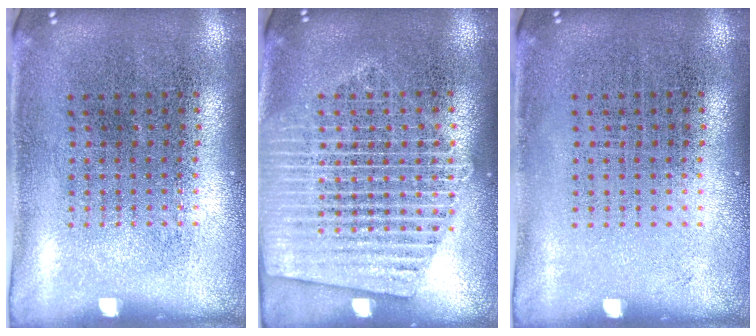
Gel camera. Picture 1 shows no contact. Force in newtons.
{"total": 1.9, "press": 1.9, "slide": 0.3}
{"total": 0.0}